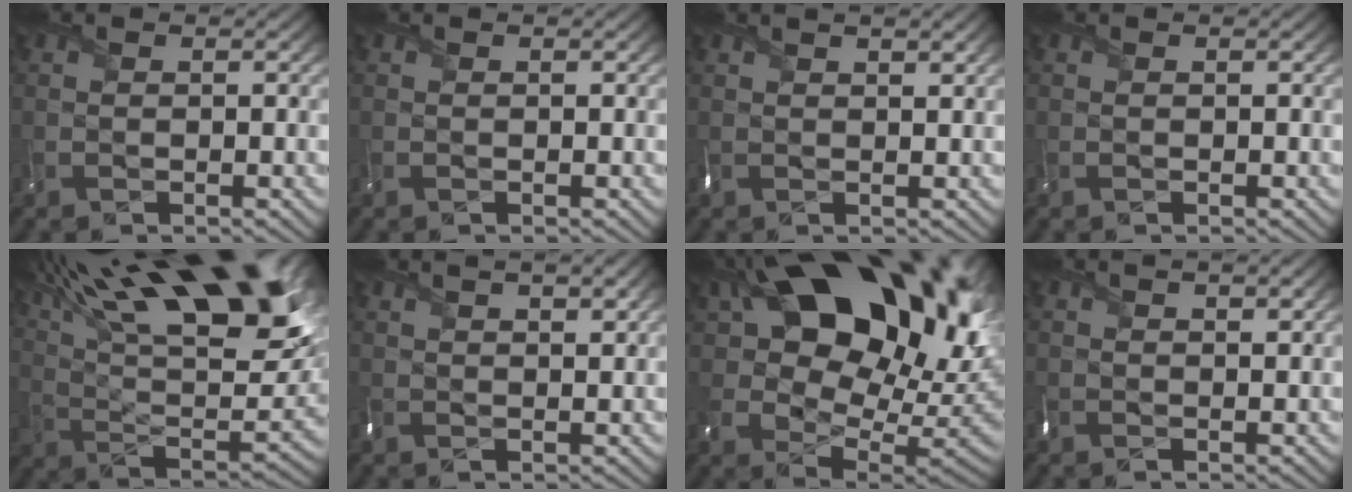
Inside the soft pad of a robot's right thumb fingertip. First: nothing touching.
{"total": 0.0}
{"total": 2.6, "force": [1.8, 0.8, 1.8], "torque": [-0.041, 0.005, 0.033]}
{"total": 0.0}
{"total": 24.4, "force": [13.9, 9.1, 17.8], "torque": [-0.302, 0.072, 0.231]}
{"total": 4.9, "force": [3.2, 1.5, 3.4], "torque": [-0.060, 0.014, 0.044]}
{"total": 23.1, "force": [10.0, 13.8, 15.6], "torque": [-0.244, 0.033, 0.185]}
{"total": 3.1, "force": [2.1, 0.8, 2.2], "torque": [-0.049, 0.006, 0.038]}